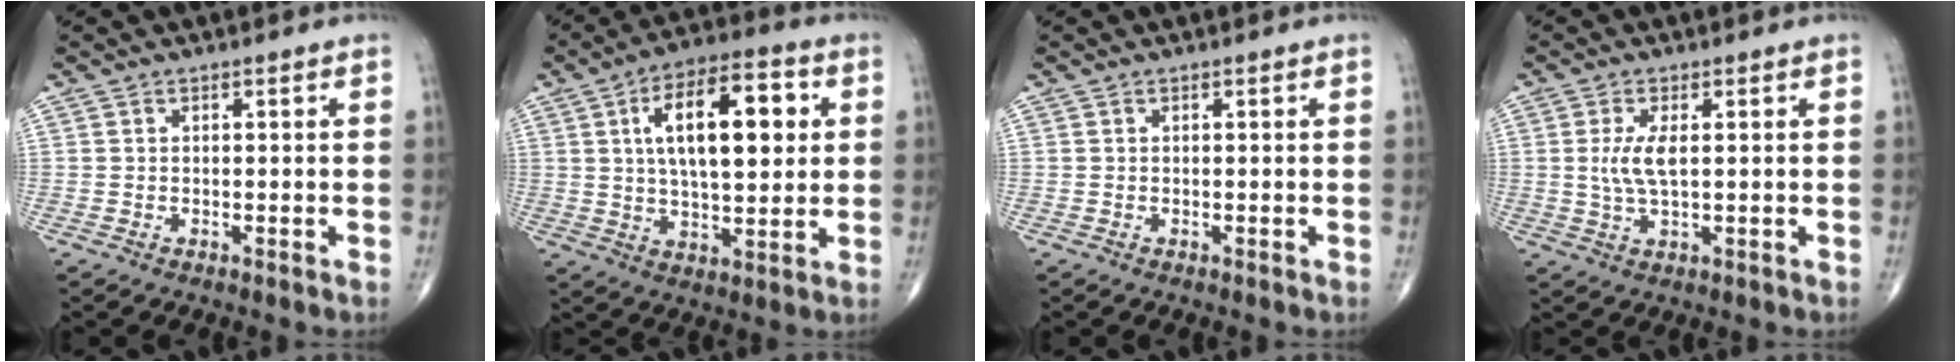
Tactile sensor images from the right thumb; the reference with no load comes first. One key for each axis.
{"total": 17.2, "fx": 4.0, "fy": 7.7, "fz": 14.8, "tx": -0.219, "ty": 0.007, "tz": 0.063}
{"total": 0.0}
{"total": 4.9, "fx": 0.7, "fy": 1.8, "fz": 4.6, "tx": -0.104, "ty": -0.007, "tz": 0.015}